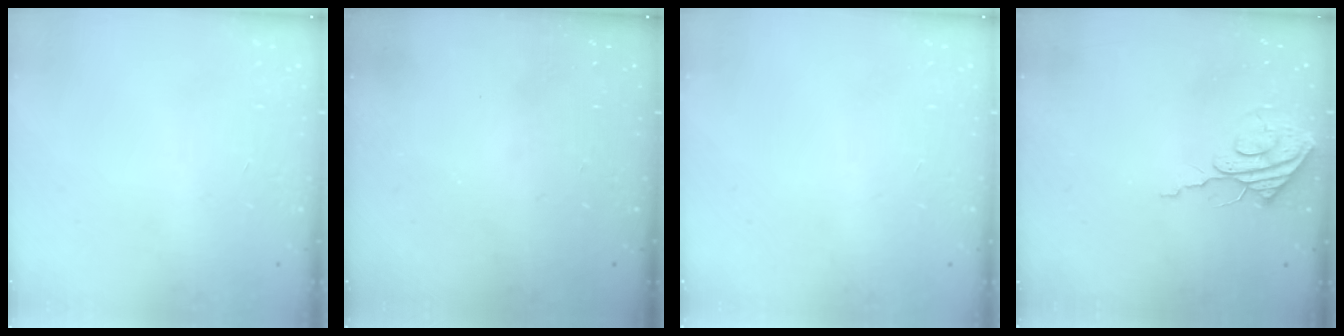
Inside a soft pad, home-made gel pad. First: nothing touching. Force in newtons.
{"total": 0.0}
{"total": 0.0}
{"total": 8.5, "press": 8.5, "slide": 0.3}